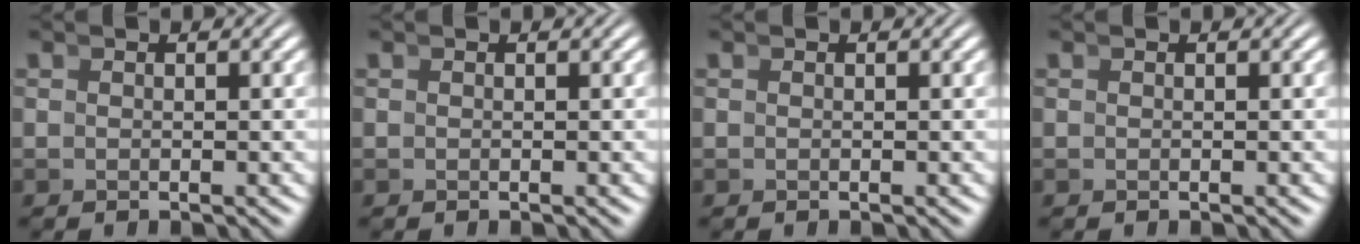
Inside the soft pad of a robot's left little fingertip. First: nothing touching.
{"total": 0.0}
{"total": 0.0}
{"total": 0.0}